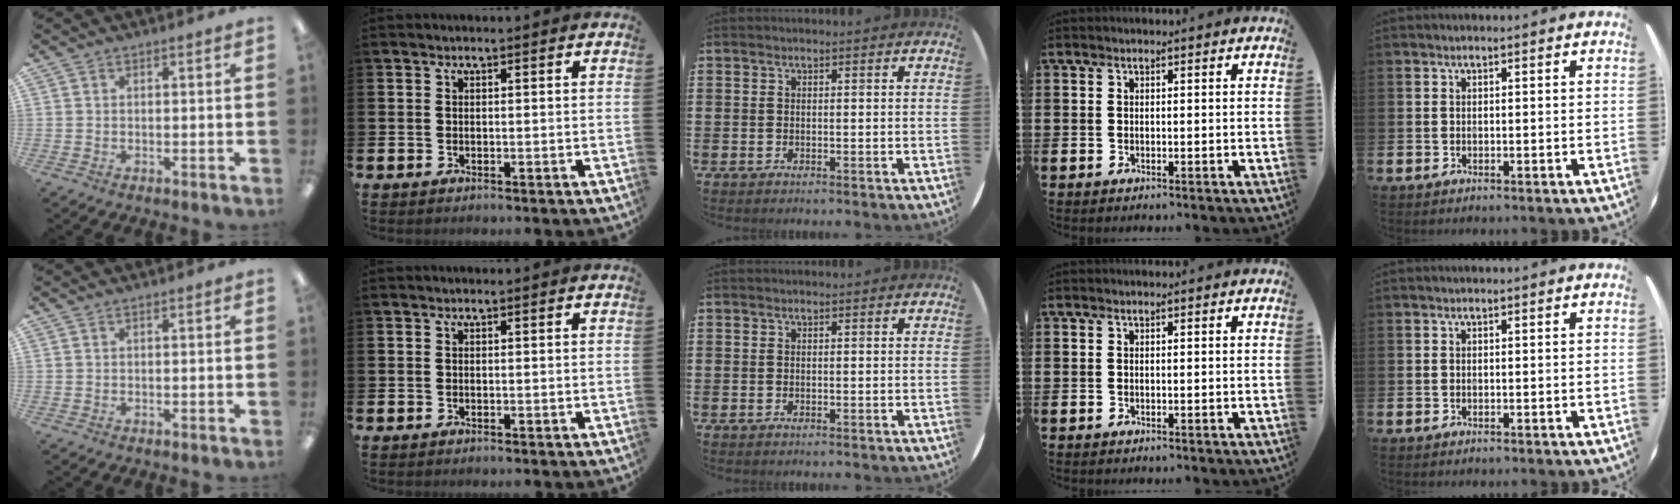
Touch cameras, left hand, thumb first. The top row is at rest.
{}